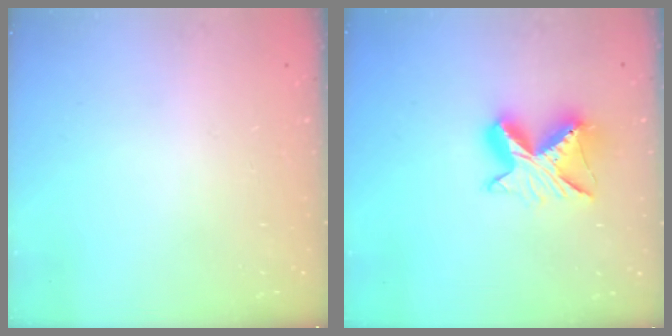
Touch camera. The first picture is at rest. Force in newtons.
{"total": 9.7, "press": 9.7, "slide": 0.8}